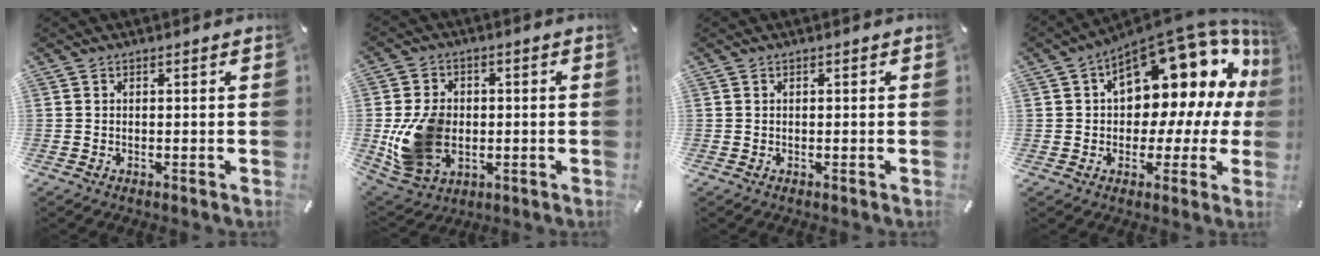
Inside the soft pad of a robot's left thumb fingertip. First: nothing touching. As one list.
[{"total": 13.2, "force": [-1.4, 10.3, 8.0], "torque": [-0.177, 0.007, -0.021]}, {"total": 0.0}, {"total": 18.0, "force": [8.3, 10.2, 12.3], "torque": [-0.151, -0.074, 0.135]}]